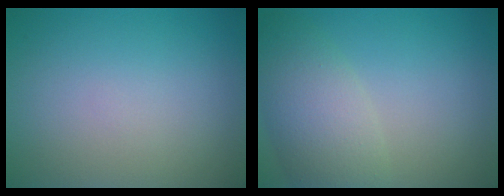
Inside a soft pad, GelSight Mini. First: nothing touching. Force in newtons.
{"total": 5.1, "press": 5.1, "slide": 0.3}